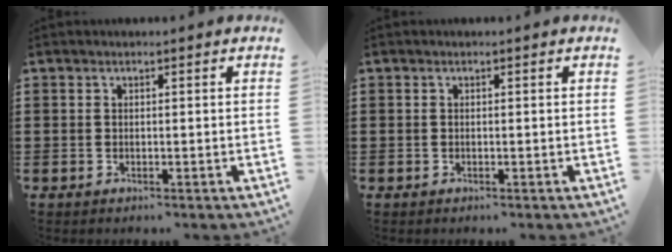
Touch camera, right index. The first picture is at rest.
{"total": 0.0}